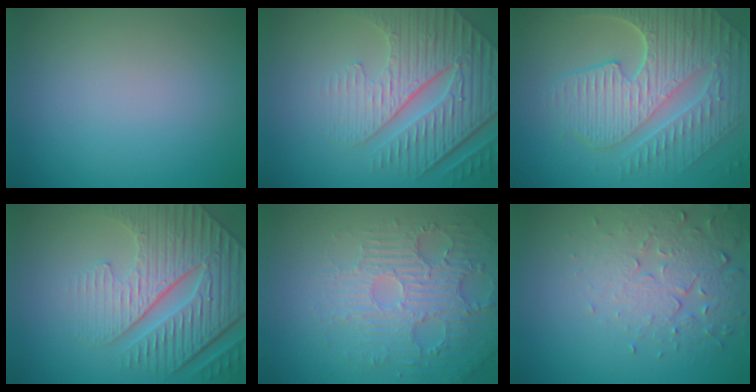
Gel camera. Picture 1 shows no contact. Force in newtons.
{"total": 7.6, "press": 5.7, "slide": 5.1}
{"total": 9.4, "press": 6.2, "slide": 7.0}
{"total": 7.3, "press": 5.9, "slide": 4.3}
{"total": 4.5, "press": 3.7, "slide": 2.6}
{"total": 5.1, "press": 3.7, "slide": 3.4}